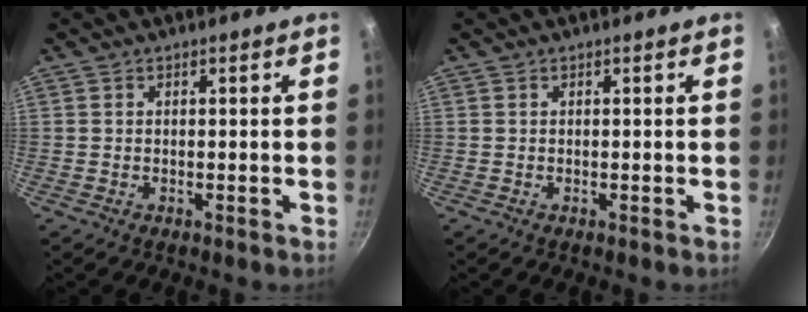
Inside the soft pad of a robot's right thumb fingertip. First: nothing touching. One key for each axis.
{"total": 0.0}